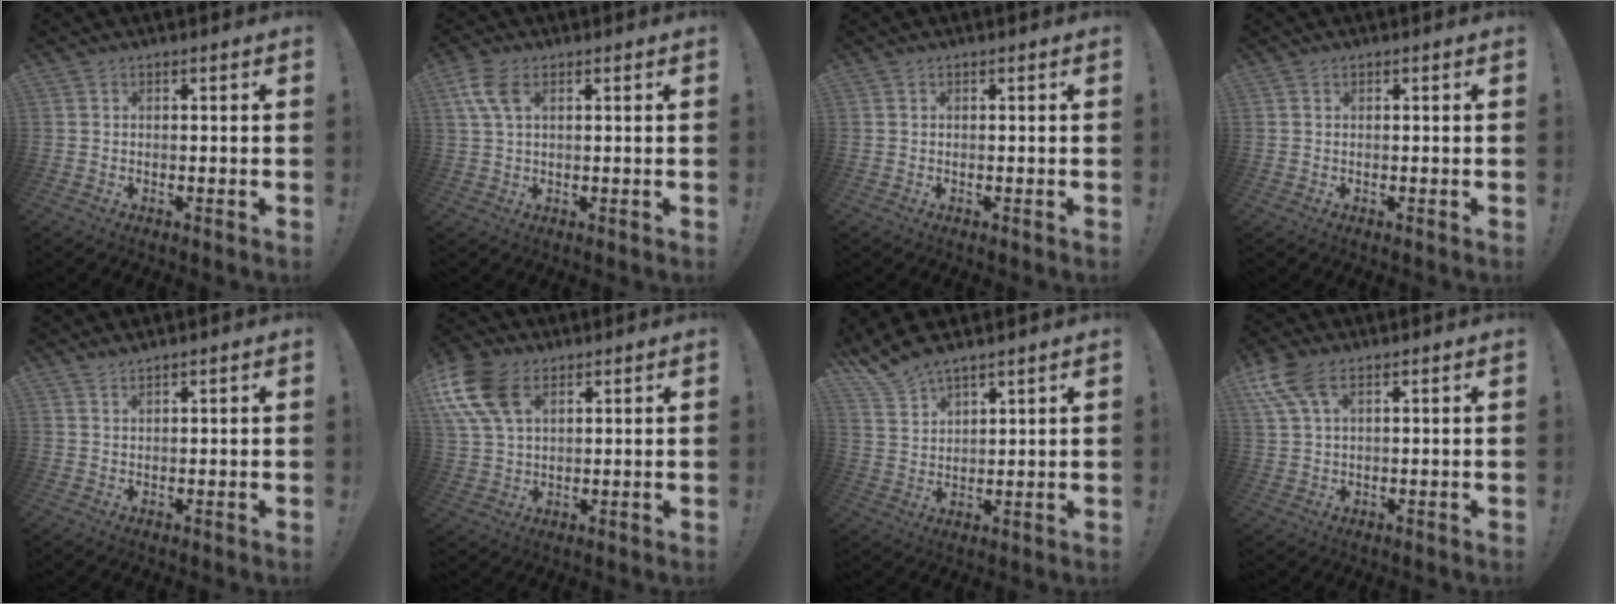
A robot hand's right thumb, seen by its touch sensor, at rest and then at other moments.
{"total": 6.4, "force": [2.3, 3.2, 5.0], "torque": [-0.107, 0.007, 0.046]}
{"total": 0.0}
{"total": 0.0}
{"total": 1.5, "force": [1.5, -0.2, 0.4], "torque": [-0.009, -0.010, 0.027]}
{"total": 14.1, "force": [6.2, 8.7, 9.2], "torque": [-0.194, -0.018, 0.118]}
{"total": 7.5, "force": [6.9, 2.0, 2.4], "torque": [-0.067, -0.041, 0.135]}
{"total": 8.7, "force": [4.6, 3.9, 6.2], "torque": [-0.132, -0.007, 0.093]}